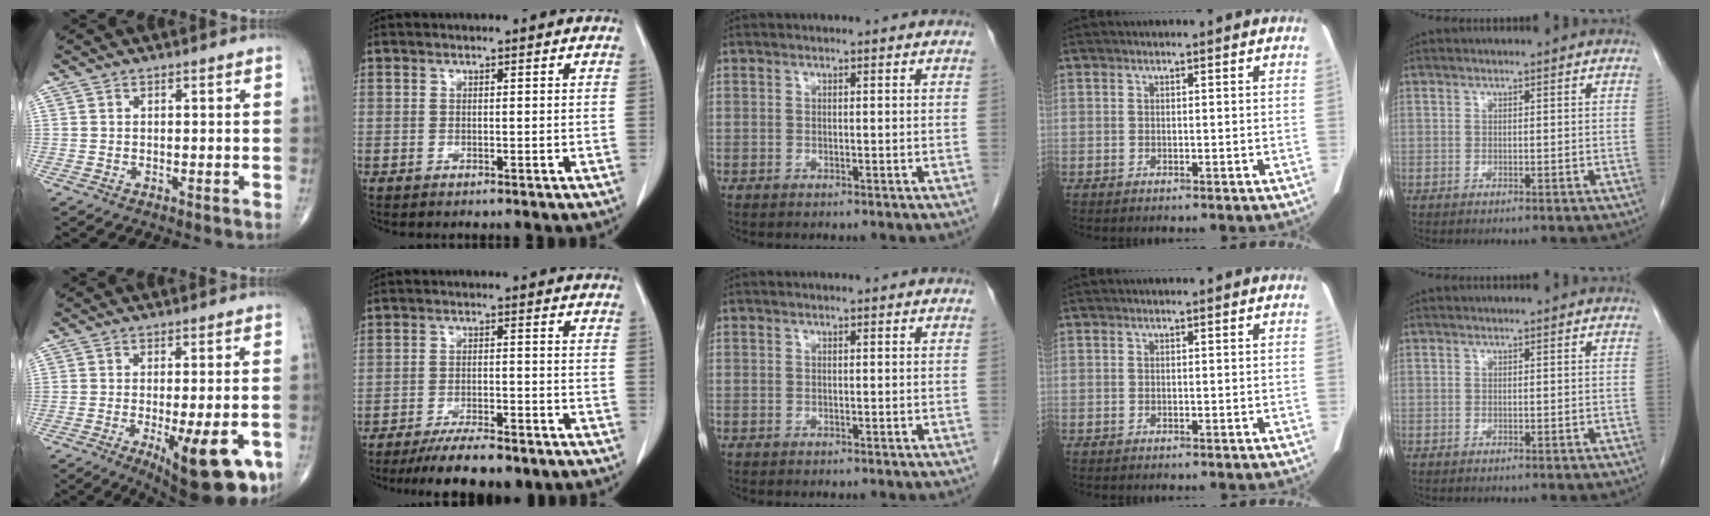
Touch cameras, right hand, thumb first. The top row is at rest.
{"thumb": {"total": 17.7, "force": [-6.6, 6.0, 15.3], "torque": [-0.163, -0.009, -0.077]}, "index": {"total": 10.7, "force": [-8.8, 1.8, 5.7], "torque": [-0.081, -0.016, -0.133]}}